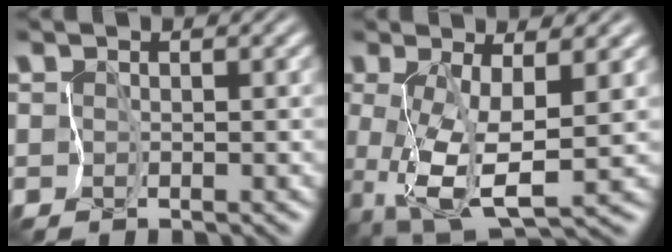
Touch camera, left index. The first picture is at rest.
{"total": 5.6, "force": [-0.3, 1.8, 5.3], "torque": [-0.115, -0.011, -0.003]}